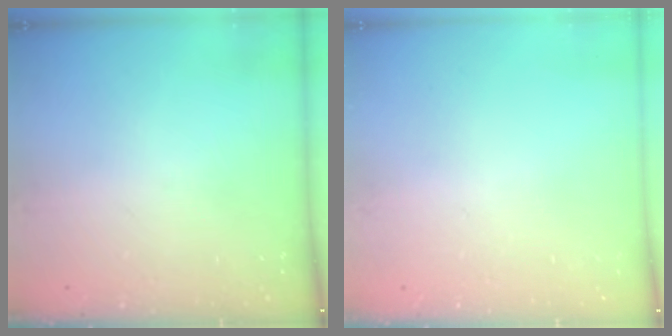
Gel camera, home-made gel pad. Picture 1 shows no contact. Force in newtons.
{"total": 0.0}